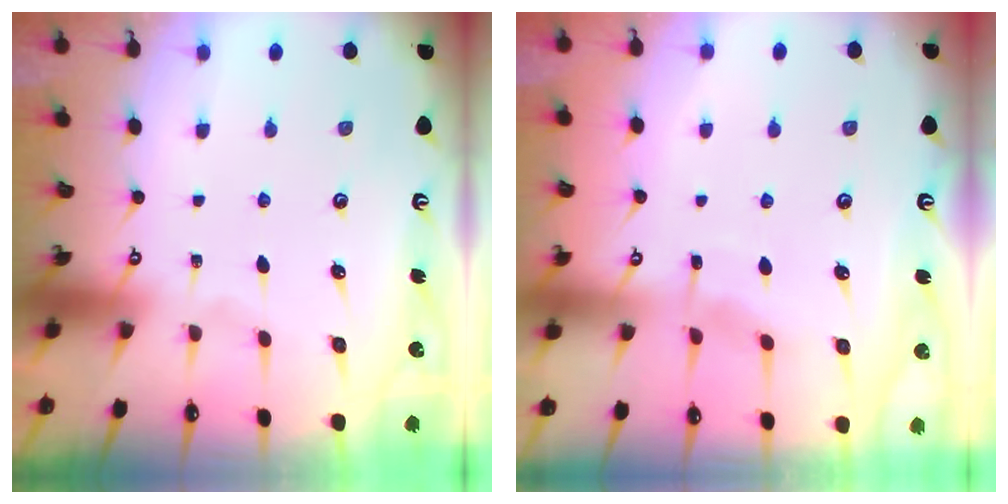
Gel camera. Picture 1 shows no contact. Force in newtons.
{"total": 4.0, "press": 4.0, "slide": 0.6}